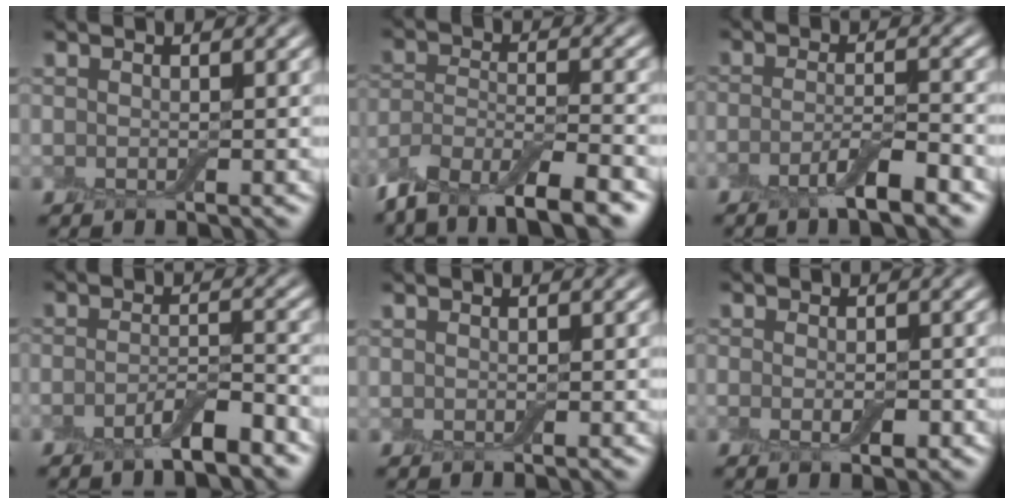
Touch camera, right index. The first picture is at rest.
{"total": 8.5, "force": [-6.6, 2.6, 4.6], "torque": [-0.084, -0.007, -0.130]}
{"total": 3.8, "force": [-2.3, 0.7, 3.0], "torque": [-0.056, 0.001, -0.049]}
{"total": 3.6, "force": [-2.4, 0.8, 2.6], "torque": [-0.047, 0.004, -0.050]}
{"total": 0.0}
{"total": 2.1, "force": [-0.6, 1.1, 1.7], "torque": [-0.030, -0.003, -0.012]}